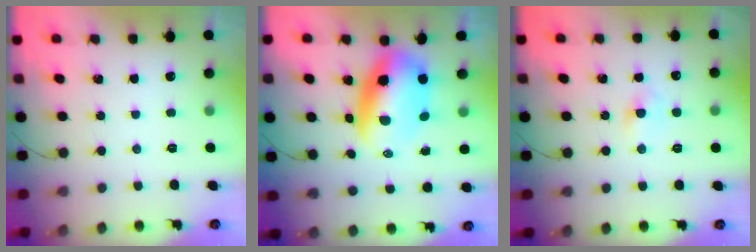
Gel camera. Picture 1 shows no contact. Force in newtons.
{"total": 10.6, "press": 10.3, "slide": 2.5}
{"total": 2.0, "press": 1.8, "slide": 0.9}